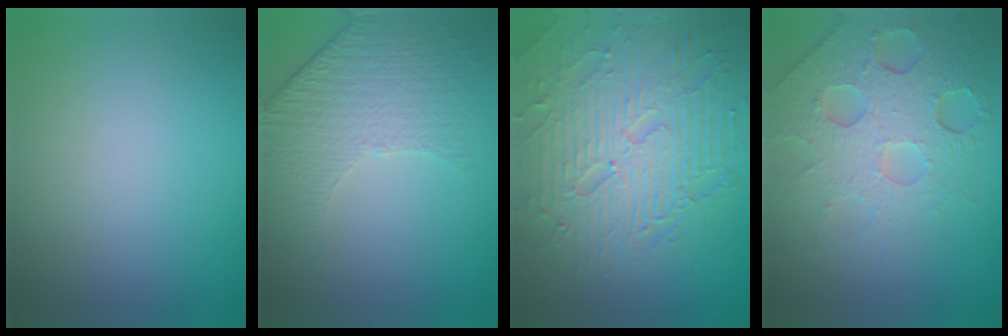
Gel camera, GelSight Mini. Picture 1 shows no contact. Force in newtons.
{"total": 4.8, "press": 3.4, "slide": 3.3}
{"total": 8.9, "press": 6.3, "slide": 6.3}
{"total": 7.8, "press": 5.3, "slide": 5.7}